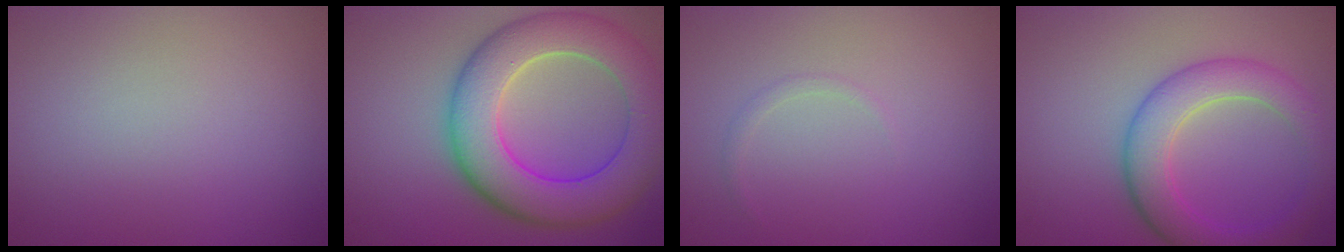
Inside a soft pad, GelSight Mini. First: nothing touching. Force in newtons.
{"total": 9.4, "press": 9.4, "slide": 0.4}
{"total": 0.6, "press": 0.6, "slide": 0.0}
{"total": 5.1, "press": 5.1, "slide": 0.1}